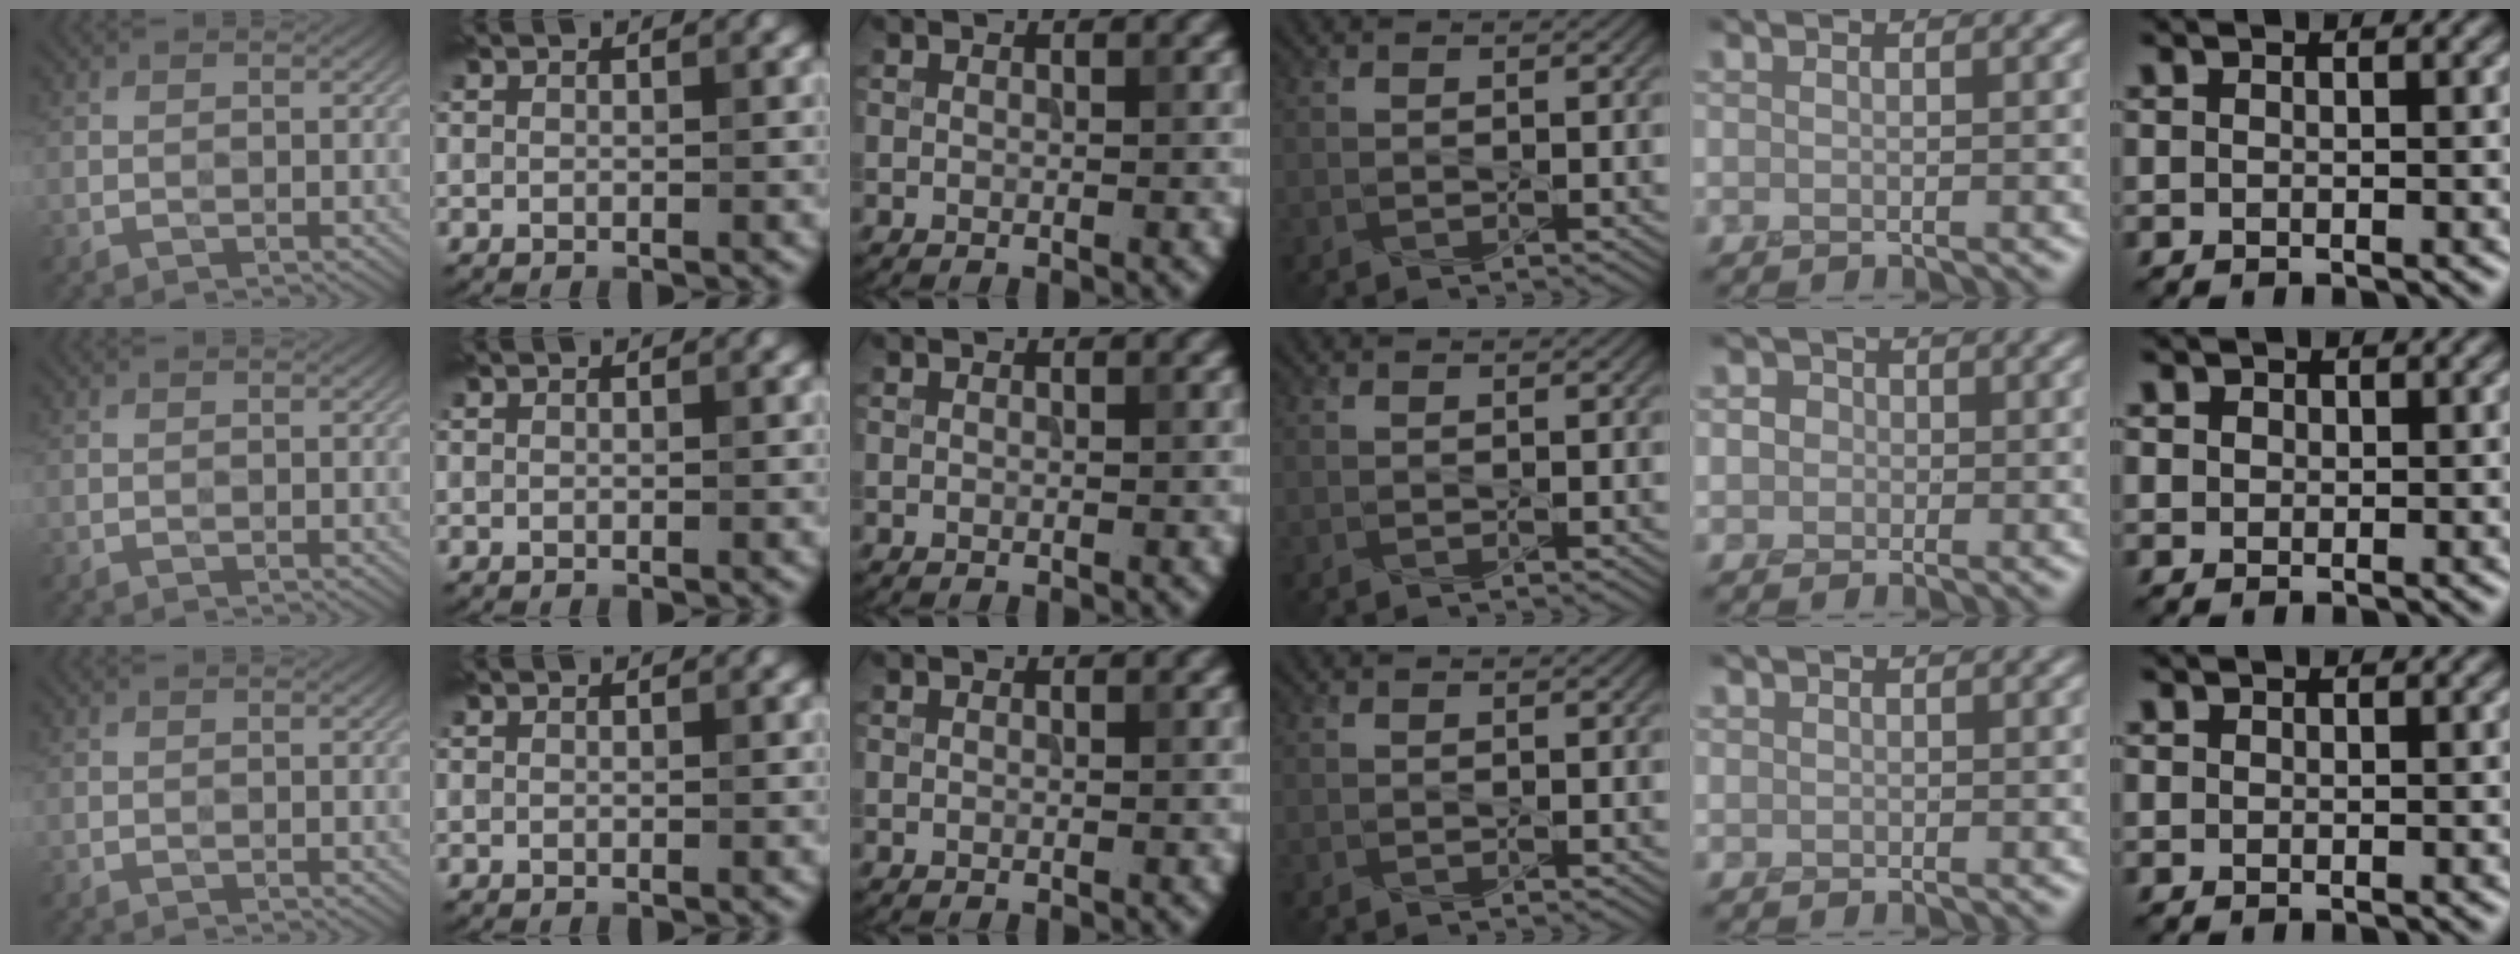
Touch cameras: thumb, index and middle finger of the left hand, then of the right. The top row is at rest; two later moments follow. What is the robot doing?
{"motion": "press", "object": "stapler"}